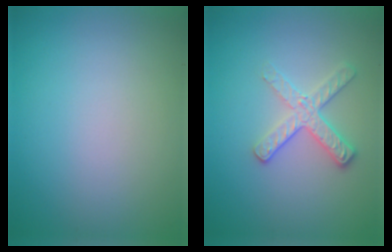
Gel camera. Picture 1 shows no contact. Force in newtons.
{"total": 2.7, "press": 2.4, "slide": 1.2}